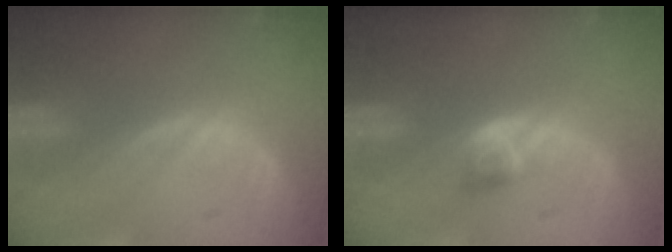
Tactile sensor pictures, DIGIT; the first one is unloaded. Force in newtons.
{"total": 2.7, "press": 2.4, "slide": 1.1}